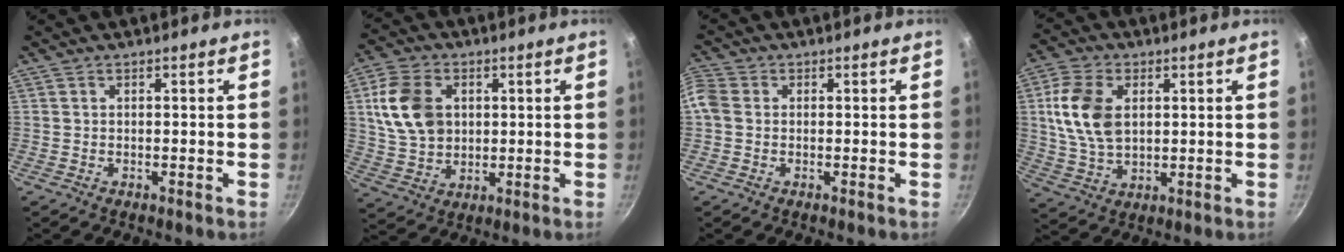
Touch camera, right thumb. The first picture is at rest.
{"total": 12.5, "force": [2.6, 9.2, 8.0], "torque": [-0.134, -0.003, 0.054]}
{"total": 3.6, "force": [-0.1, 3.0, 1.9], "torque": [-0.040, 0.008, -0.016]}
{"total": 12.0, "force": [2.4, 7.7, 8.8], "torque": [-0.159, -0.004, 0.046]}